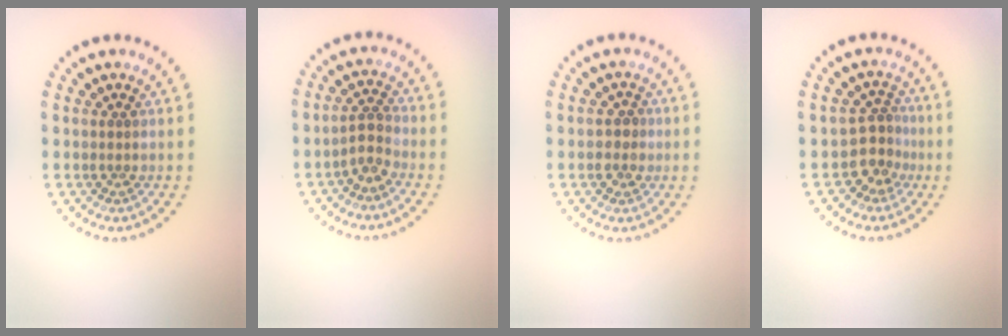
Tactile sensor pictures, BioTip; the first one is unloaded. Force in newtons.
{"total": 1.7, "press": 1.5, "slide": 0.9}
{"total": 1.7, "press": 1.6, "slide": 0.6}
{"total": 2.8, "press": 1.9, "slide": 2.0}